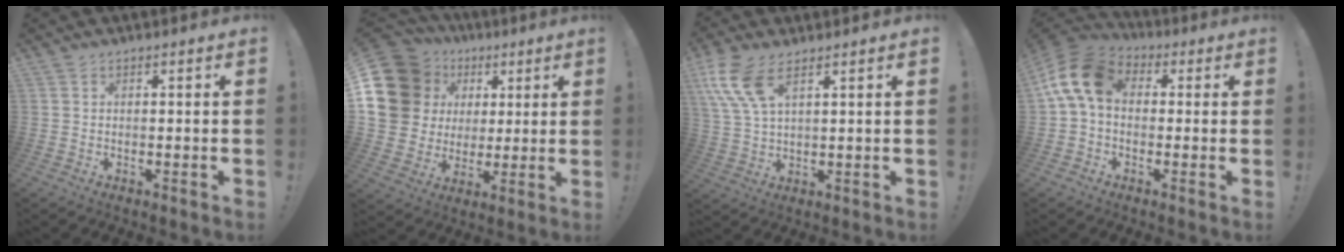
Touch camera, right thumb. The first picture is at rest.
{"total": 18.9, "force": [5.5, 15.9, 8.6], "torque": [-0.163, -0.014, 0.132]}
{"total": 10.5, "force": [5.5, 4.3, 7.8], "torque": [-0.155, -0.015, 0.108]}
{"total": 13.4, "force": [1.9, 8.7, 9.9], "torque": [-0.198, 0.018, 0.039]}